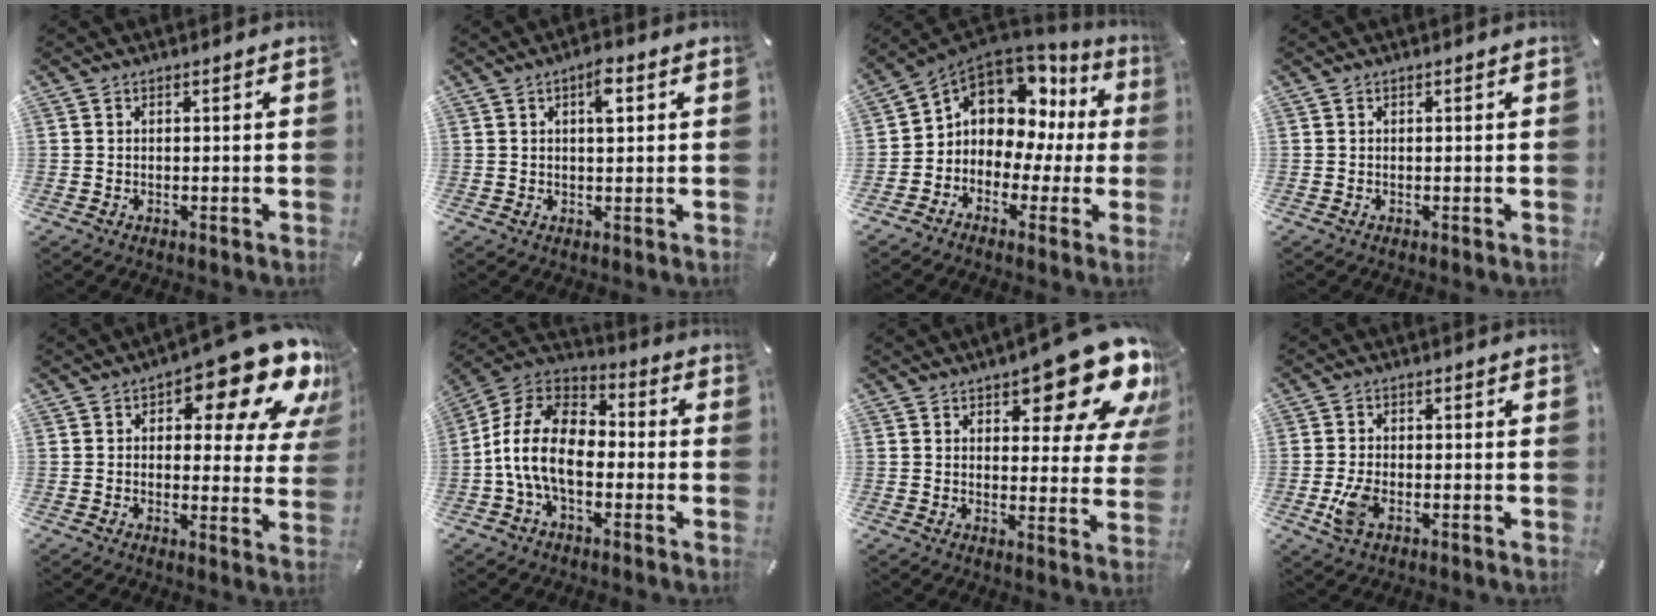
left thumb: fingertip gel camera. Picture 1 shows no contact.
{"total": 4.2, "force": [1.4, 1.6, 3.6], "torque": [-0.054, 0.000, 0.016]}
{"total": 9.6, "force": [4.3, 7.7, 3.7], "torque": [-0.070, -0.047, 0.078]}
{"total": 0.0}
{"total": 16.8, "force": [10.1, 6.7, 11.7], "torque": [-0.150, -0.072, 0.164]}
{"total": 14.4, "force": [-4.8, 8.9, 10.2], "torque": [-0.212, 0.031, -0.091]}
{"total": 16.9, "force": [10.9, 6.6, 11.0], "torque": [-0.132, -0.079, 0.179]}
{"total": 5.3, "force": [-1.7, 2.9, 4.1], "torque": [-0.093, 0.000, -0.033]}